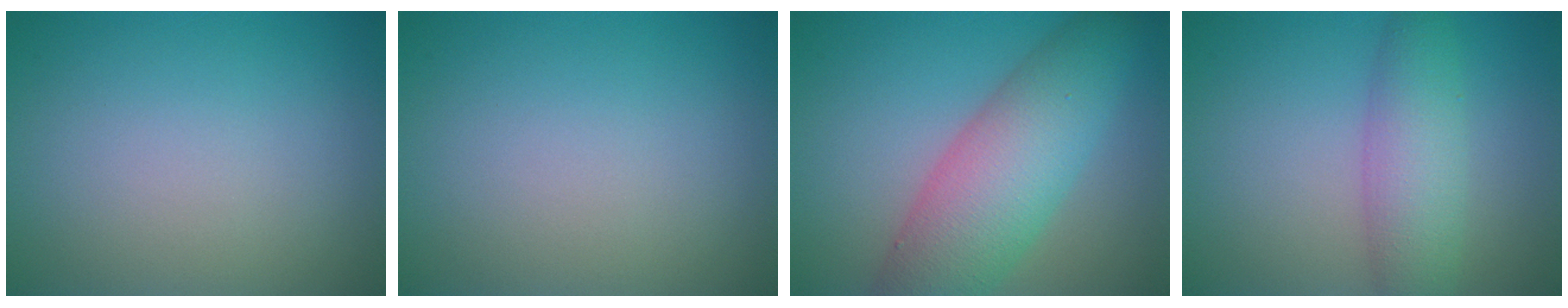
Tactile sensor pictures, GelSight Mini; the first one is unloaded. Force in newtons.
{"total": 0.0}
{"total": 8.4, "press": 8.4, "slide": 0.3}
{"total": 4.5, "press": 4.5, "slide": 0.0}